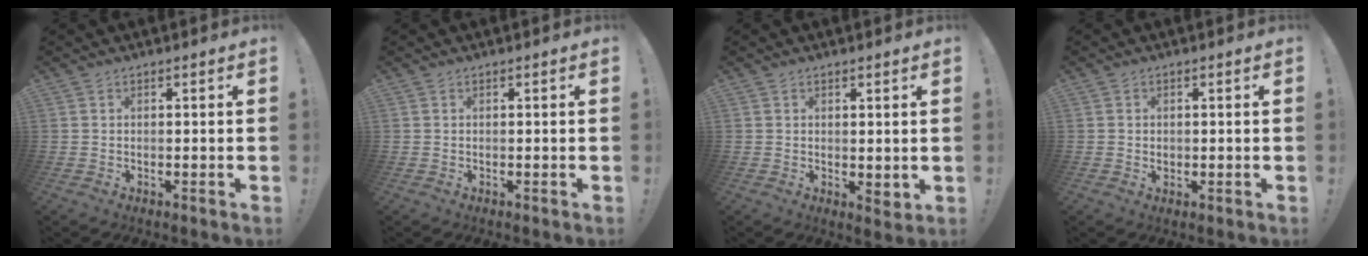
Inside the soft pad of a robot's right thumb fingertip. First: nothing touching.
{"total": 0.0}
{"total": 2.3, "force": [1.2, 1.1, 1.6], "torque": [-0.013, -0.012, 0.022]}
{"total": 1.1, "force": [0.1, 1.0, 0.3], "torque": [-0.006, 0.003, 0.002]}